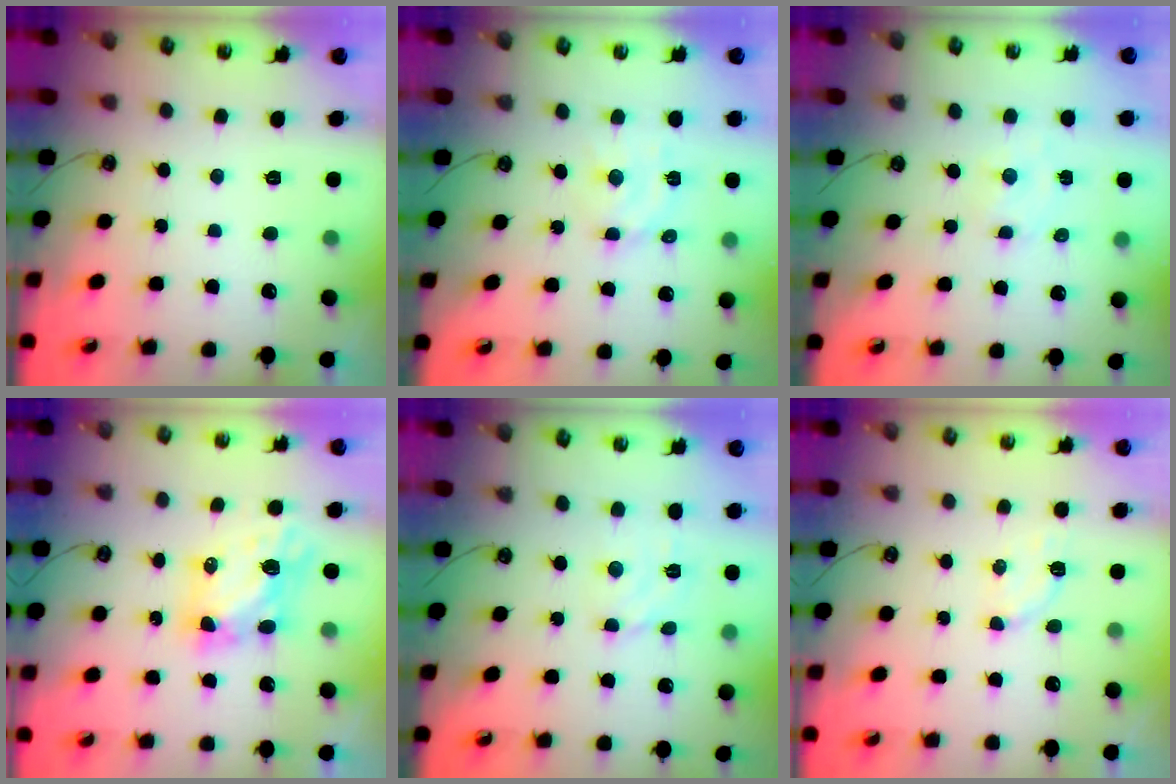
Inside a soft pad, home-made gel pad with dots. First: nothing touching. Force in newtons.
{"total": 8.2, "press": 8.2, "slide": 0.5}
{"total": 2.3, "press": 2.3, "slide": 0.4}
{"total": 6.9, "press": 6.8, "slide": 0.6}
{"total": 3.2, "press": 3.2, "slide": 0.1}
{"total": 3.3, "press": 3.2, "slide": 0.5}